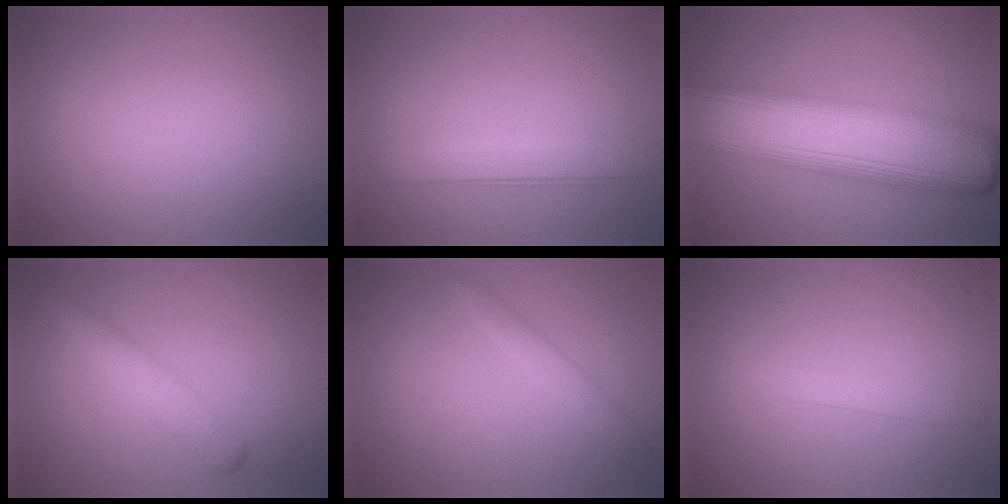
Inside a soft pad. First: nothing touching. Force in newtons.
{"total": 2.8, "press": 2.8, "slide": 0.3}
{"total": 13.1, "press": 13.1, "slide": 0.4}
{"total": 2.5, "press": 2.5, "slide": 0.1}
{"total": 1.3, "press": 1.3, "slide": 0.0}
{"total": 1.6, "press": 1.6, "slide": 0.1}